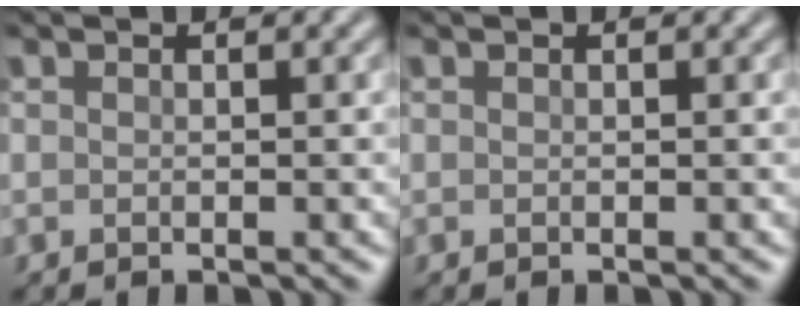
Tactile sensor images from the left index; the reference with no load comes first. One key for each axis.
{"total": 0.0}